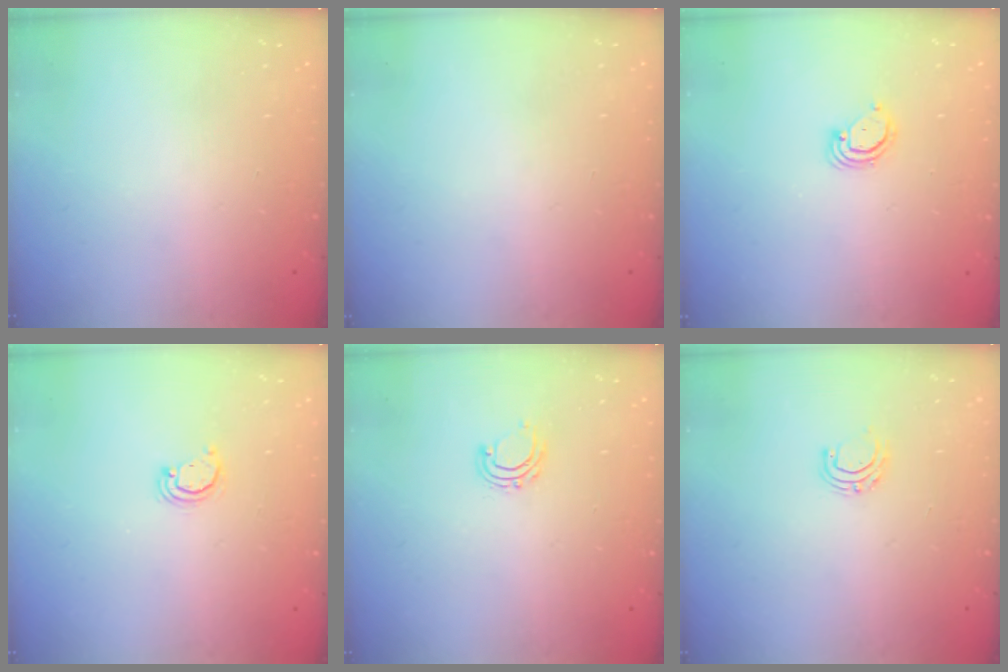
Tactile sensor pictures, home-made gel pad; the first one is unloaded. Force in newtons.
{"total": 0.0}
{"total": 2.8, "press": 2.8, "slide": 0.3}
{"total": 2.5, "press": 2.5, "slide": 0.3}
{"total": 5.4, "press": 5.3, "slide": 0.7}
{"total": 5.4, "press": 5.4, "slide": 0.5}